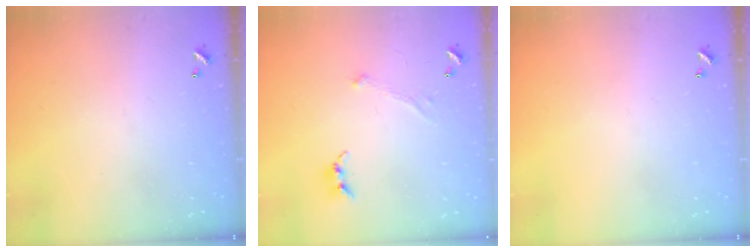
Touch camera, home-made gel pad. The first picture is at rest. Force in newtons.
{"total": 0.0}
{"total": 0.0}